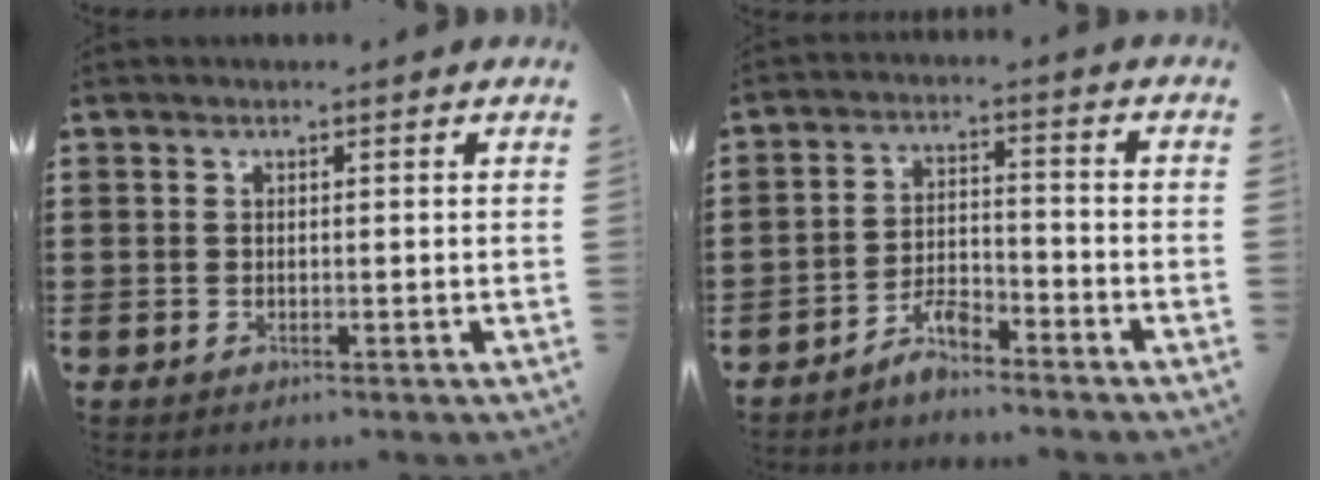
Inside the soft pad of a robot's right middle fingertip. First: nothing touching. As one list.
[{"total": 4.3, "force": [-4.1, 0.7, 1.2], "torque": [-0.026, 0.010, -0.081]}]